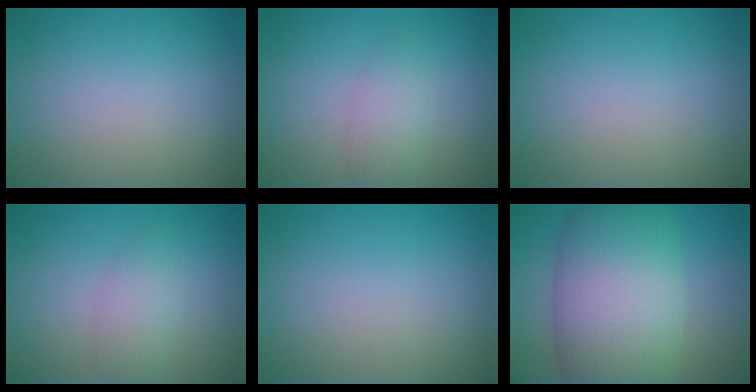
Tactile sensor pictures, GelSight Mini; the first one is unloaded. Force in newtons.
{"total": 2.2, "press": 2.2, "slide": 0.1}
{"total": 0.0}
{"total": 2.2, "press": 2.2, "slide": 0.1}
{"total": 0.0}
{"total": 12.0, "press": 12.0, "slide": 0.6}